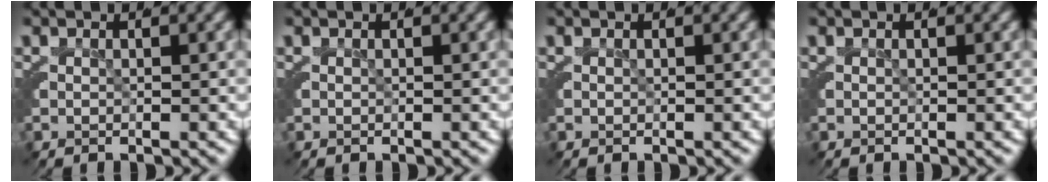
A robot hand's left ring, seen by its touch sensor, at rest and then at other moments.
{"total": 0.0}
{"total": 0.0}
{"total": 0.0}